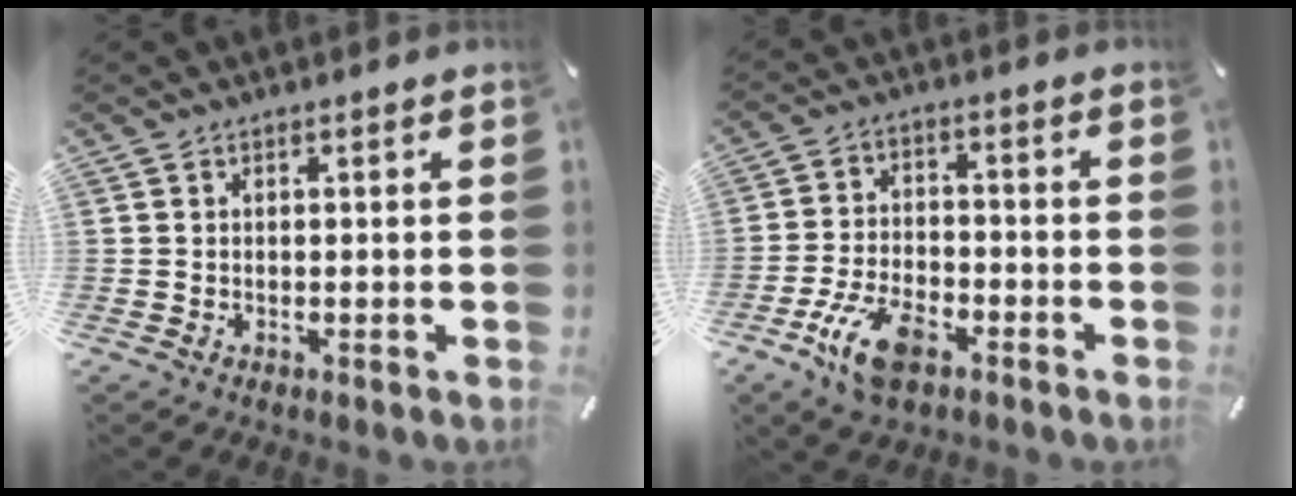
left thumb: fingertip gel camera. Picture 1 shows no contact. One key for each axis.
{"total": 10.3, "fx": -5.7, "fy": 5.2, "fz": 6.8, "tx": -0.143, "ty": 0.022, "tz": -0.106}